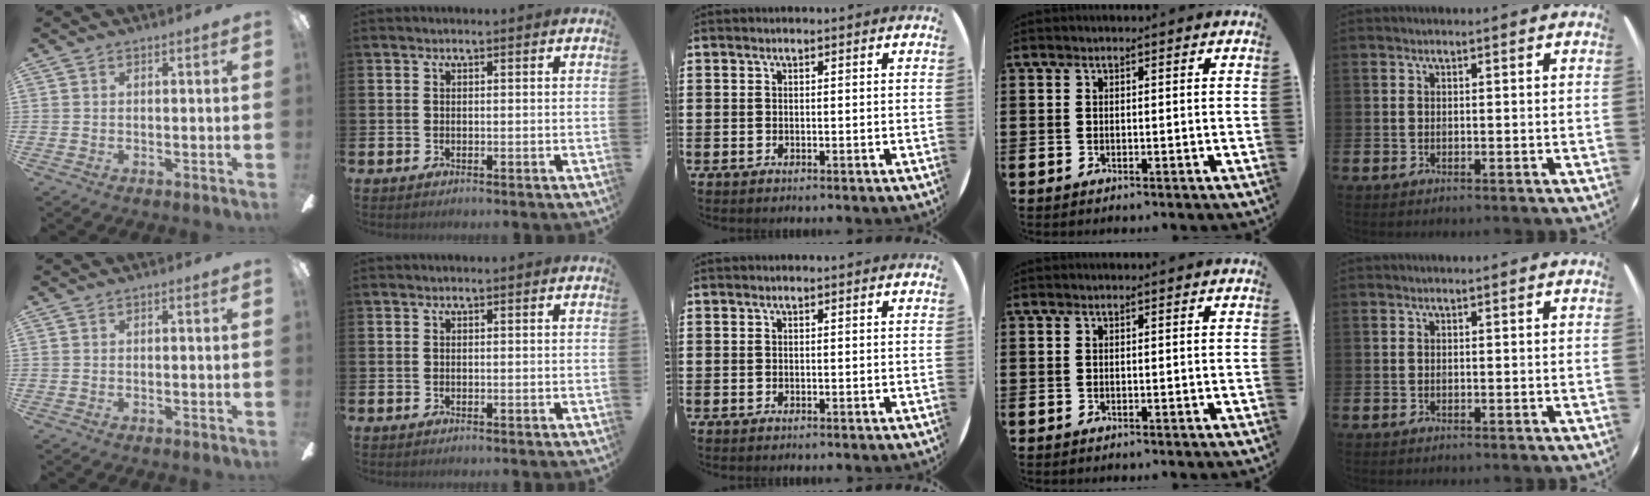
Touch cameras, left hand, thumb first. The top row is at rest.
{}